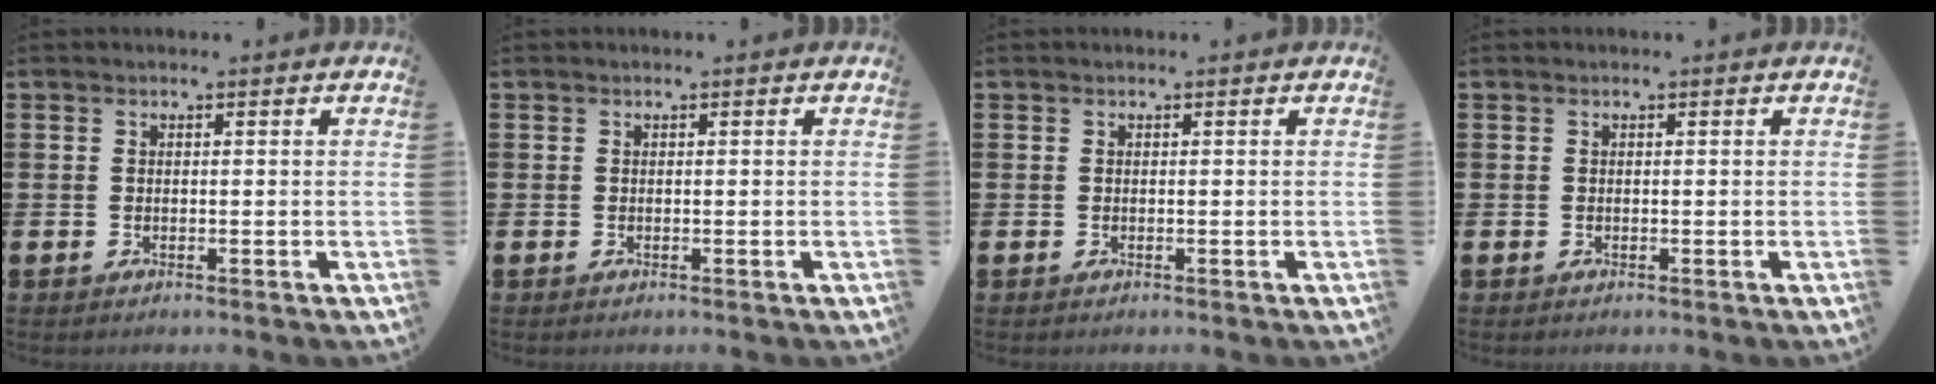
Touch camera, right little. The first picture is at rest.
{"total": 0.0}
{"total": 0.0}
{"total": 0.0}